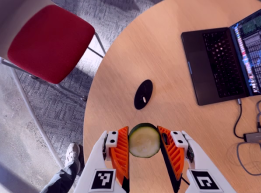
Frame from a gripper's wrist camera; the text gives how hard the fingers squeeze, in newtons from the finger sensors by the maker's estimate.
{"total": 9.6, "left": 9.7, "right": 9.5}